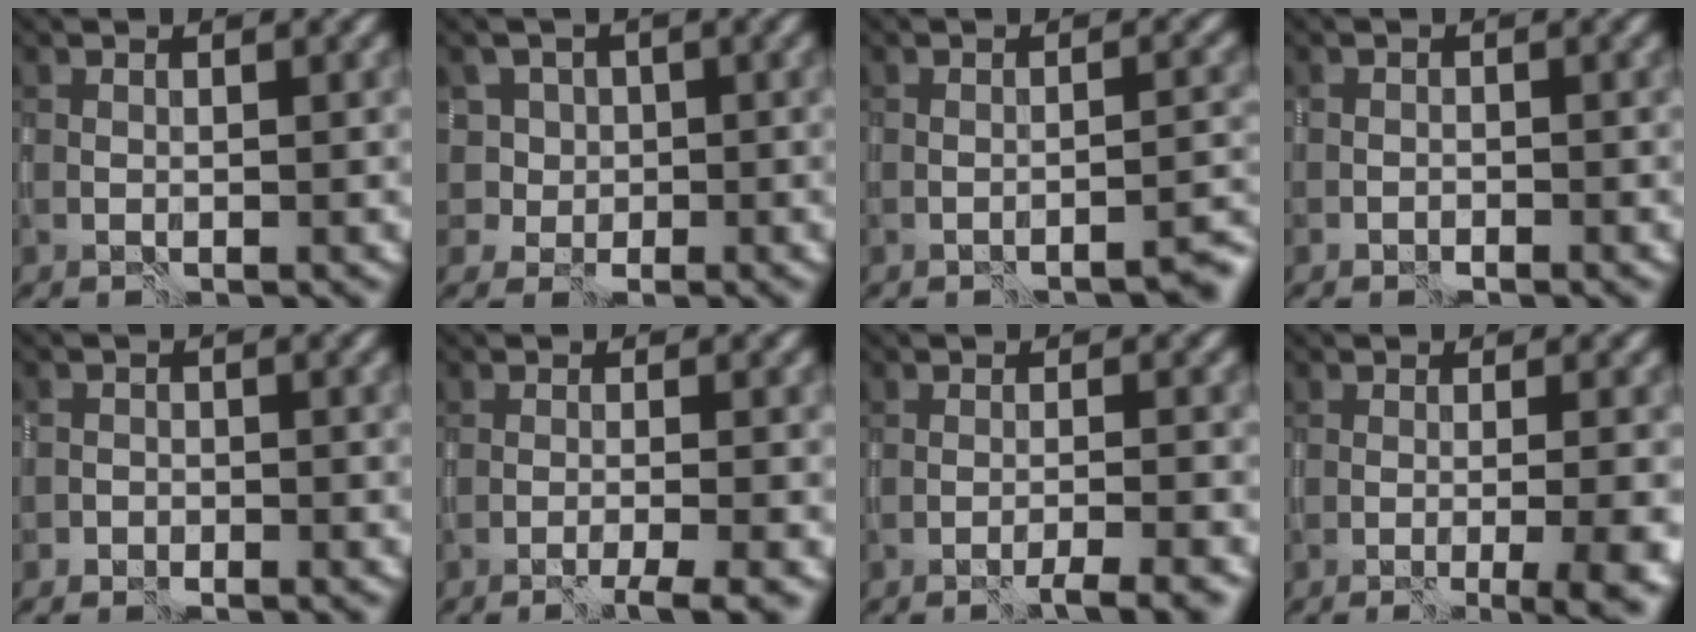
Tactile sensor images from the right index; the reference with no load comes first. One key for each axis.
{"total": 3.8, "fx": 1.4, "fy": 3.5, "fz": 0.7, "tx": -0.007, "ty": 0.003, "tz": 0.016}
{"total": 2.4, "fx": -2.0, "fy": 0.3, "fz": 1.4, "tx": -0.020, "ty": -0.007, "tz": -0.033}
{"total": 0.9, "fx": -0.5, "fy": 0.7, "fz": 0.0, "tx": 0.001, "ty": -0.004, "tz": -0.011}
{"total": 1.7, "fx": -1.3, "fy": 1.0, "fz": -0.3, "tx": 0.018, "ty": 0.005, "tz": -0.026}
{"total": 2.7, "fx": -1.7, "fy": 0.2, "fz": 2.1, "tx": -0.026, "ty": -0.003, "tz": -0.039}
{"total": 2.8, "fx": -2.0, "fy": 0.2, "fz": 2.0, "tx": -0.014, "ty": 0.002, "tz": -0.041}
{"total": 6.4, "fx": -1.8, "fy": 2.0, "fz": 5.8, "tx": -0.042, "ty": -0.008, "tz": -0.020}